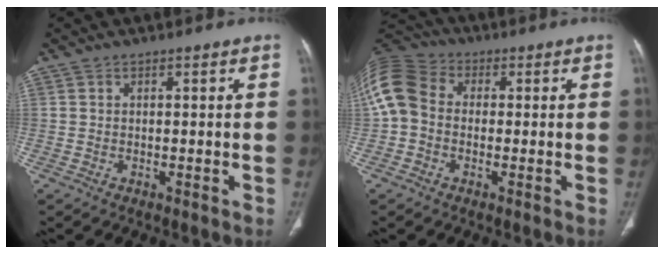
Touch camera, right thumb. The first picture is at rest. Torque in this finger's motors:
{"motor_torque": [0.41, 0.33, 1.25, -0.47, 0.34]}